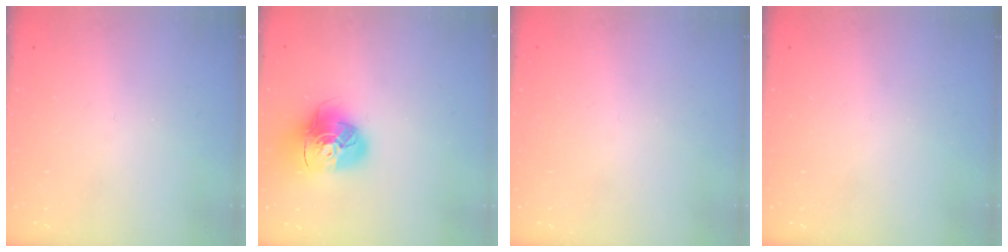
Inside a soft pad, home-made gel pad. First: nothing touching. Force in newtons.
{"total": 14.4, "press": 14.3, "slide": 1.8}
{"total": 0.7, "press": 0.7, "slide": 0.1}
{"total": 0.0}